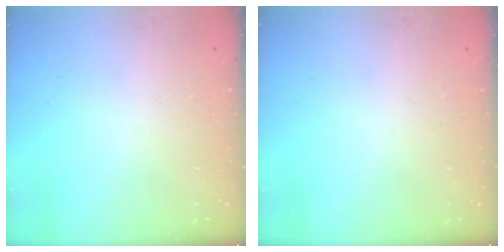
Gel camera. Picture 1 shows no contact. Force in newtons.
{"total": 0.0}